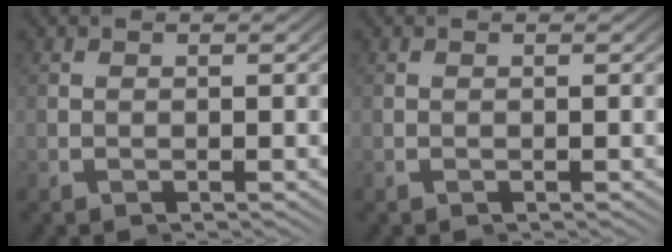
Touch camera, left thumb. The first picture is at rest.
{"total": 0.0}